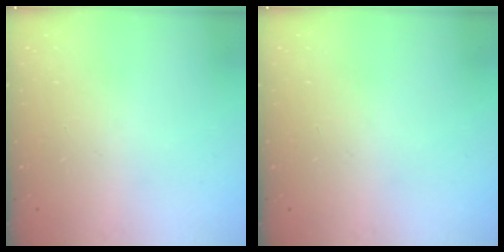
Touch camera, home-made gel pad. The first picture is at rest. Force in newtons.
{"total": 0.0}